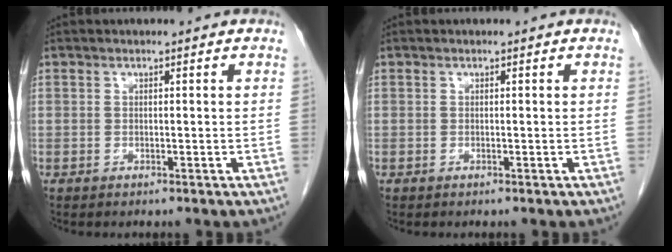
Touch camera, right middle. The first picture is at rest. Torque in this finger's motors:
{"motor_torque": [-0.08, 0.36, -0.02, 0.00]}